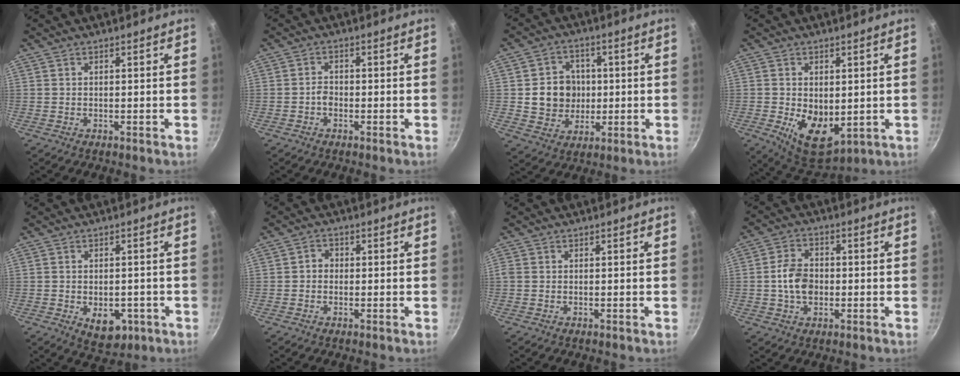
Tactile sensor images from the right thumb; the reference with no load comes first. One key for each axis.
{"total": 1.7, "fx": -0.8, "fy": 1.2, "fz": 0.9, "tx": -0.011, "ty": 0.014, "tz": -0.016}
{"total": 9.9, "fx": 0.3, "fy": 8.9, "fz": 4.2, "tx": -0.035, "ty": 0.006, "tz": 0.010}
{"total": 10.9, "fx": -0.9, "fy": 6.8, "fz": 8.4, "tx": -0.112, "ty": -0.021, "tz": 0.004}
{"total": 7.3, "fx": -2.4, "fy": 4.7, "fz": 5.0, "tx": -0.044, "ty": 0.003, "tz": -0.022}
{"total": 2.1, "fx": -0.3, "fy": 1.9, "fz": 0.9, "tx": -0.006, "ty": 0.008, "tz": -0.009}
{"total": 0.7, "fx": -0.1, "fy": 0.6, "fz": 0.3, "tx": -0.007, "ty": 0.001, "tz": -0.004}
{"total": 7.2, "fx": -0.7, "fy": 5.3, "fz": 4.9, "tx": -0.074, "ty": 0.016, "tz": -0.018}